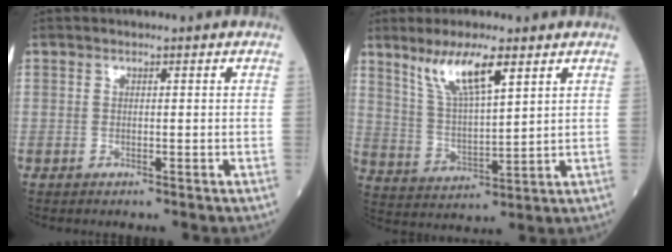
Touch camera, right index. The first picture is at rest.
{"total": 9.3, "force": [5.8, 1.5, 7.1], "torque": [-0.141, 0.000, 0.115]}